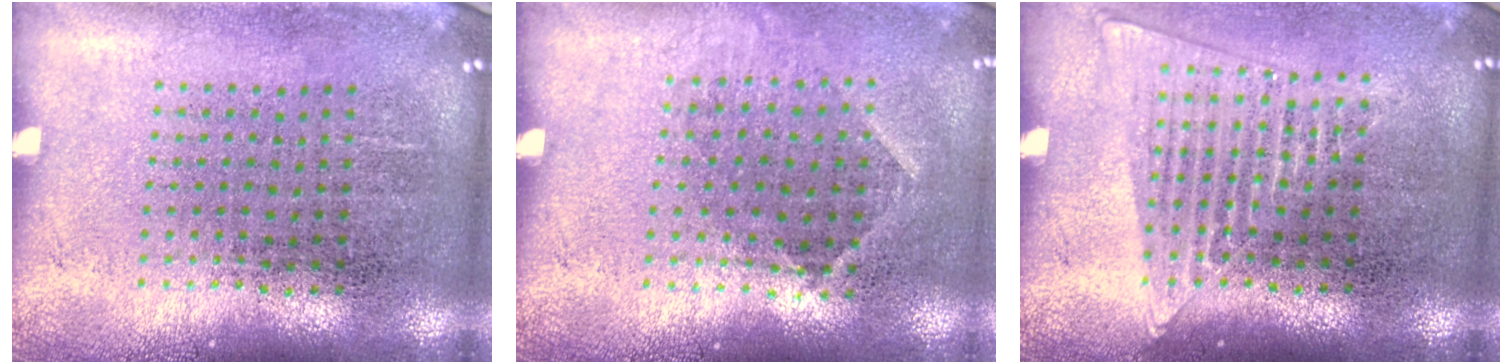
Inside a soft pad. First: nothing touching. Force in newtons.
{"total": 0.9, "press": 0.6, "slide": 0.6}
{"total": 1.4, "press": 1.2, "slide": 0.5}